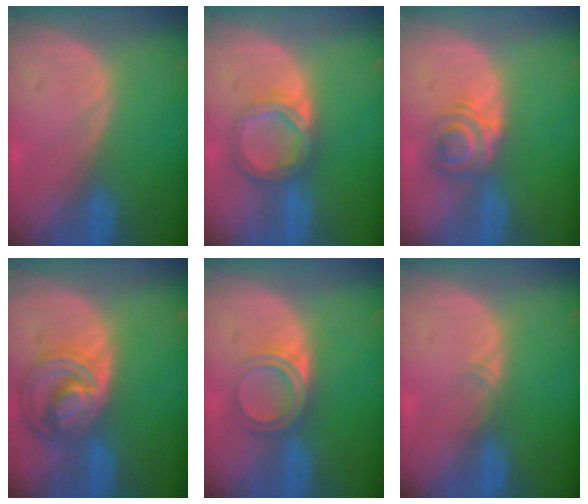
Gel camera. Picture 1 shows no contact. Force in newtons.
{"total": 5.6, "press": 5.2, "slide": 1.9}
{"total": 5.9, "press": 4.9, "slide": 3.3}
{"total": 8.7, "press": 7.5, "slide": 4.3}
{"total": 4.8, "press": 4.2, "slide": 2.4}
{"total": 1.1, "press": 1.0, "slide": 0.6}